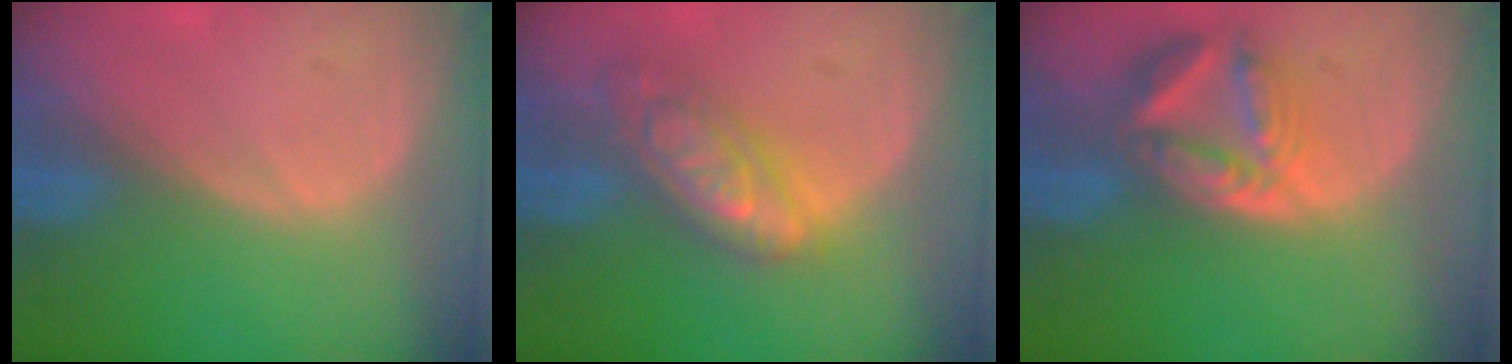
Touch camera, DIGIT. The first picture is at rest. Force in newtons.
{"total": 7.4, "press": 7.4, "slide": 0.5}
{"total": 8.0, "press": 7.1, "slide": 3.7}